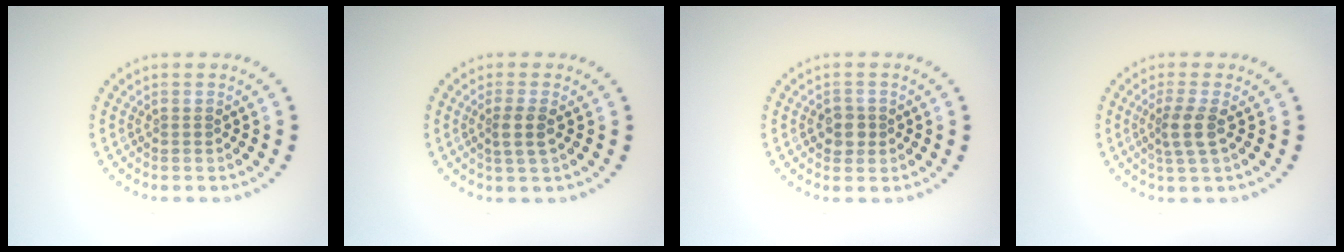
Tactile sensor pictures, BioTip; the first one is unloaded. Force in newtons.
{"total": 1.9, "press": 1.6, "slide": 1.0}
{"total": 1.7, "press": 1.7, "slide": 0.5}
{"total": 2.5, "press": 1.9, "slide": 1.6}